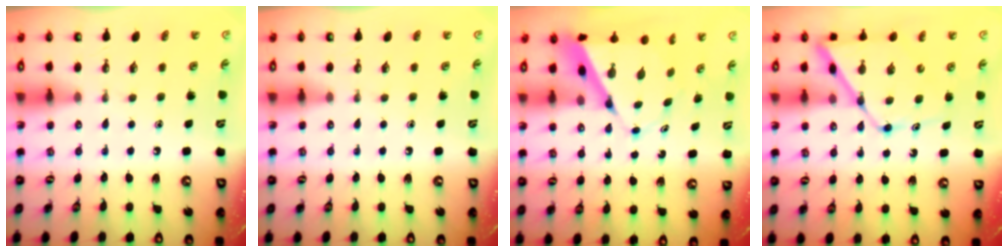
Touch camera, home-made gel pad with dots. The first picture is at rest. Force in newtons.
{"total": 0.0}
{"total": 9.3, "press": 9.3, "slide": 0.7}
{"total": 11.4, "press": 11.4, "slide": 0.8}